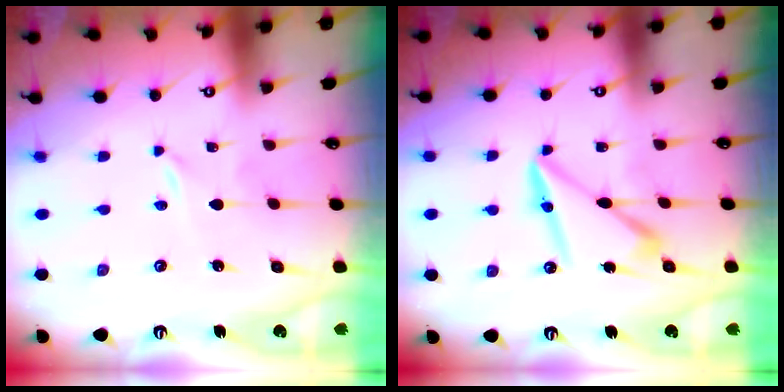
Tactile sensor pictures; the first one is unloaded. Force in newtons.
{"total": 10.2, "press": 10.1, "slide": 1.0}